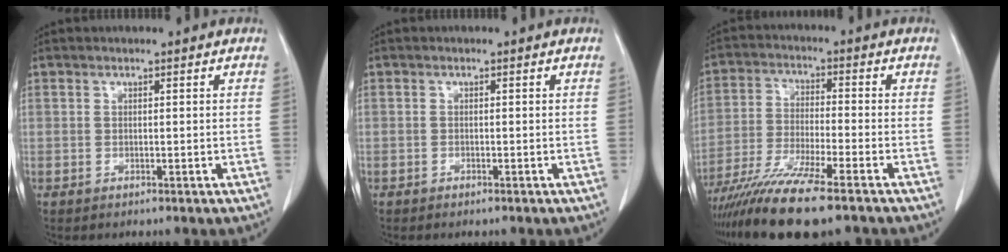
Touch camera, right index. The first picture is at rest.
{"total": 0.7, "force": [-0.6, 0.2, 0.2], "torque": [-0.009, -0.001, -0.009]}
{"total": 13.1, "force": [-10.1, 0.3, 8.3], "torque": [-0.154, -0.037, -0.175]}